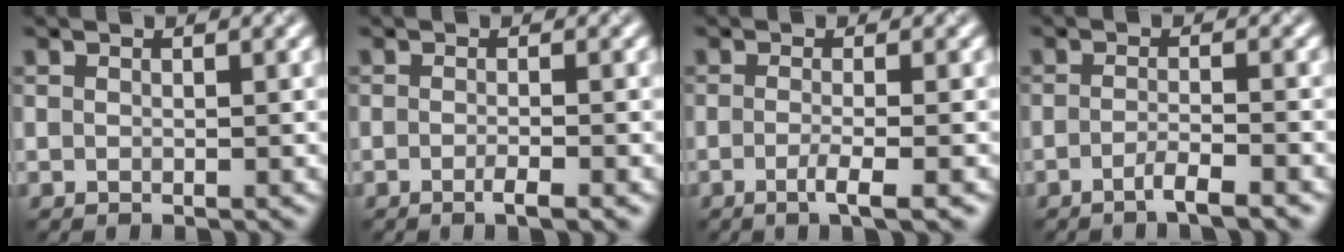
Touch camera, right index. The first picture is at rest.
{"total": 1.8, "force": [-0.8, 0.6, 1.5], "torque": [-0.017, 0.001, -0.015]}
{"total": 2.7, "force": [-1.0, 0.8, 2.4], "torque": [-0.035, -0.001, -0.022]}
{"total": 2.7, "force": [-1.7, 0.6, 2.0], "torque": [-0.028, 0.005, -0.039]}